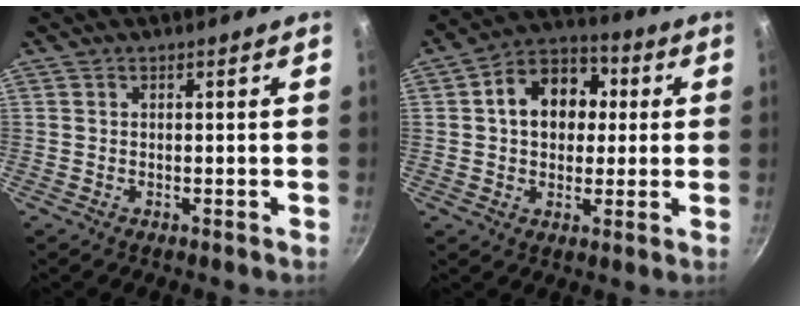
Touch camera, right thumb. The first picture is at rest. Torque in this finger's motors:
{"motor_torque": [-0.43, 0.75, 0.56, 0.25, 0.19]}